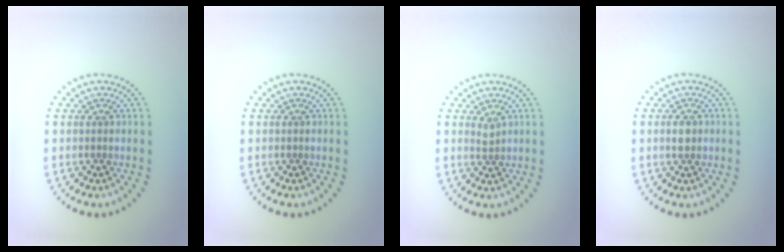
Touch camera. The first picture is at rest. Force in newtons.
{"total": 0.0}
{"total": 0.8, "press": 0.6, "slide": 0.5}
{"total": 1.6, "press": 1.6, "slide": 0.3}